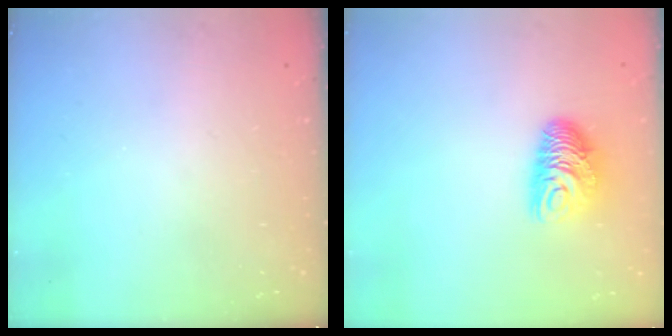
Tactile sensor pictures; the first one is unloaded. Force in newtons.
{"total": 9.3, "press": 9.3, "slide": 0.3}